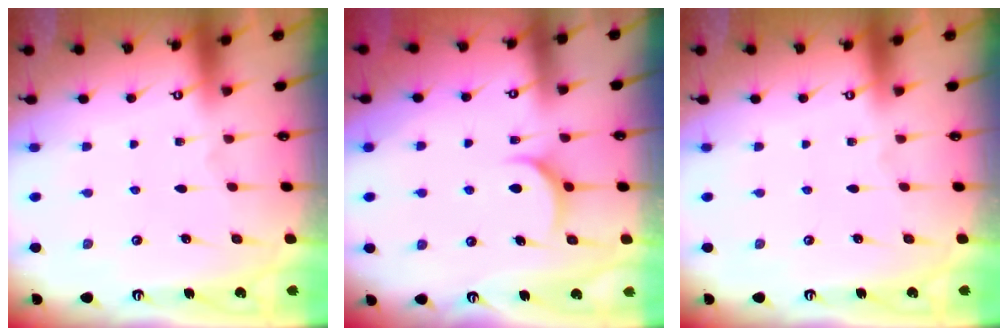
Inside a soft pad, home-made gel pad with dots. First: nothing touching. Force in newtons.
{"total": 5.8, "press": 5.8, "slide": 0.4}
{"total": 0.0}